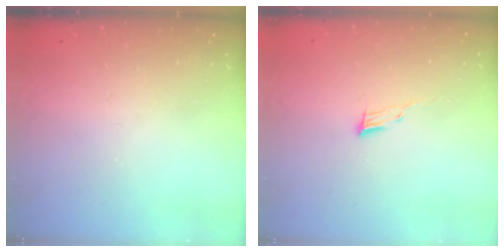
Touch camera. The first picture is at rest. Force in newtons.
{"total": 4.8, "press": 4.7, "slide": 1.0}